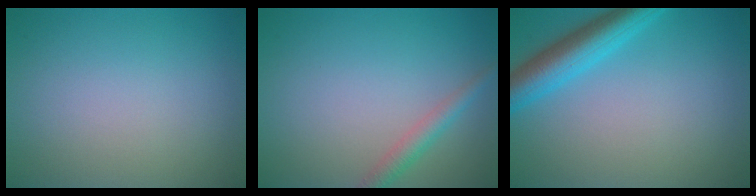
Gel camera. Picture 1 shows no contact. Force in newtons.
{"total": 2.0, "press": 2.0, "slide": 0.0}
{"total": 5.0, "press": 4.9, "slide": 0.3}